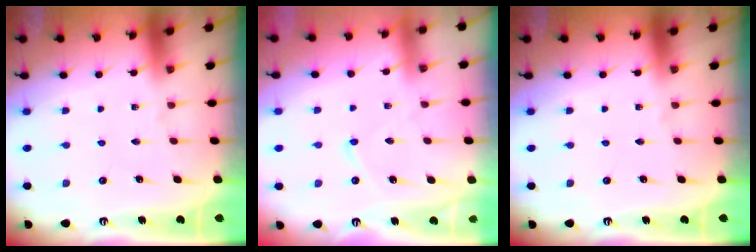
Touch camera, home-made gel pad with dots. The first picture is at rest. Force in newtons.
{"total": 3.6, "press": 3.6, "slide": 0.3}
{"total": 0.0}